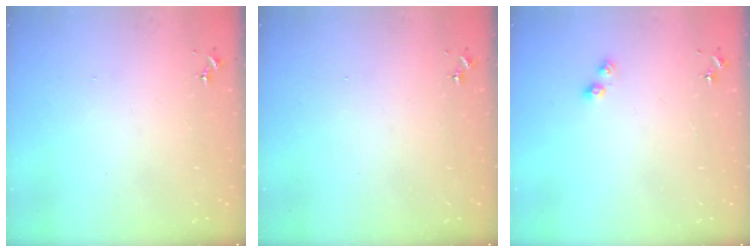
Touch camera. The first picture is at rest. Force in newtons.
{"total": 0.0}
{"total": 3.4, "press": 3.4, "slide": 0.4}